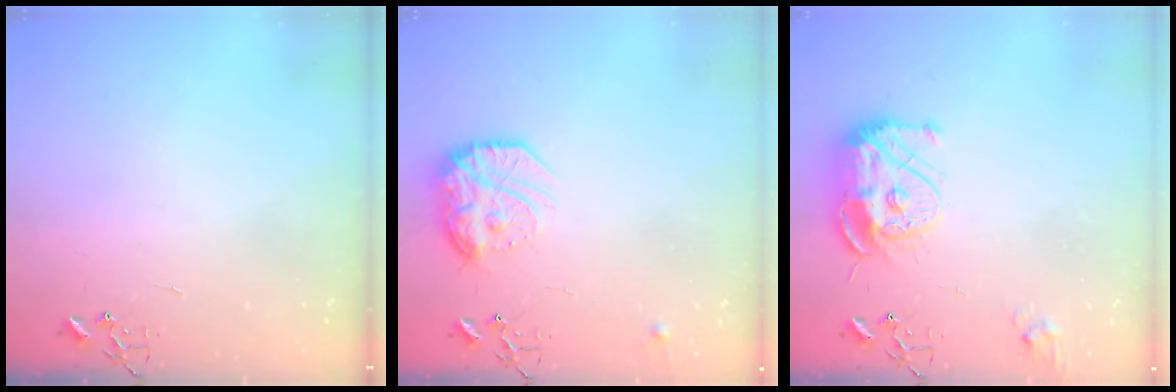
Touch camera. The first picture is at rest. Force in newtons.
{"total": 16.9, "press": 16.8, "slide": 1.4}
{"total": 13.5, "press": 13.4, "slide": 1.2}